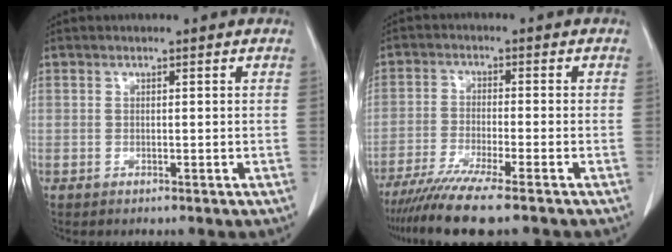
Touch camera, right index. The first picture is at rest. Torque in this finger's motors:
{"motor_torque": [1.09, -1.04, 0.51, 0.15]}